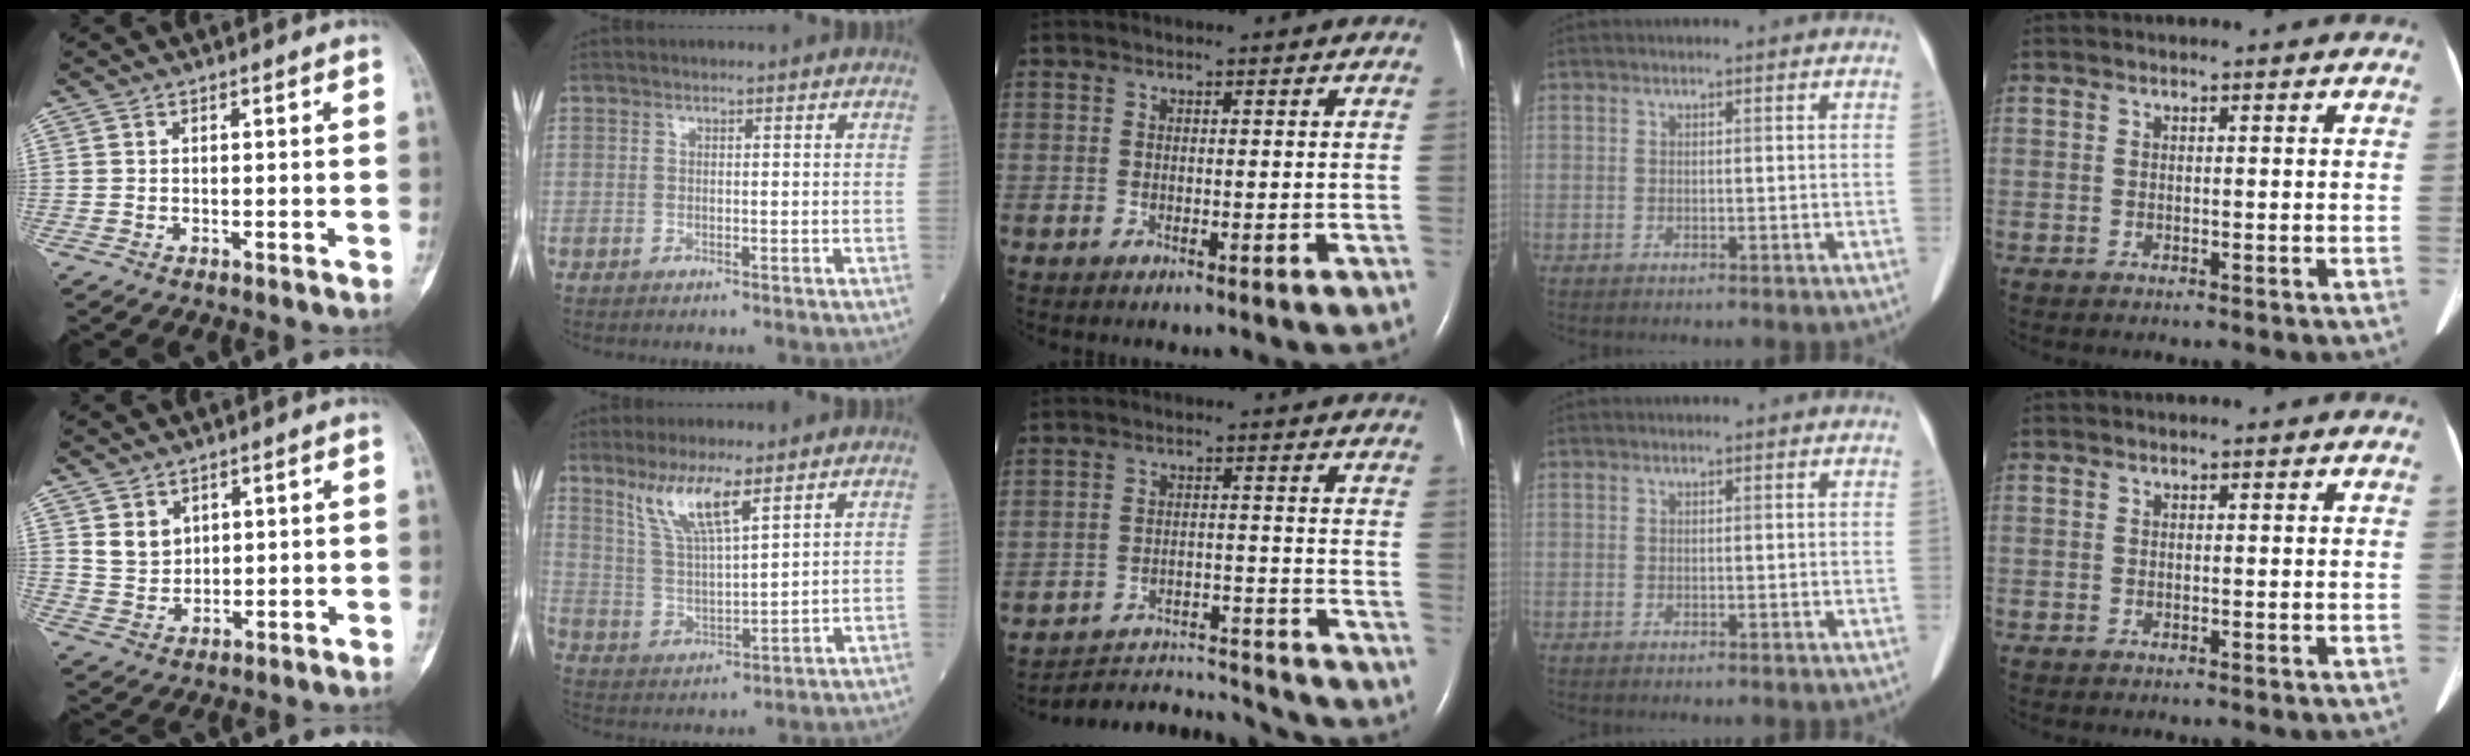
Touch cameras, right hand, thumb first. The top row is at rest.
{"thumb": {"total": 4.5, "force": [2.2, 3.5, 1.8], "torque": [-0.015, -0.021, 0.051]}, "index": {"total": 8.5, "force": [5.6, 1.1, 6.3], "torque": [-0.129, -0.003, 0.113]}, "middle": {"total": 11.0, "force": [-11.0, 0.1, -0.6], "torque": [0.004, 0.016, -0.166]}}